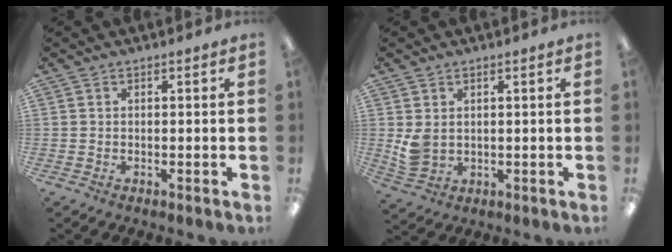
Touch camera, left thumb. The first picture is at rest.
{"total": 4.4, "force": [1.2, 3.1, 2.8], "torque": [-0.060, -0.006, 0.022]}